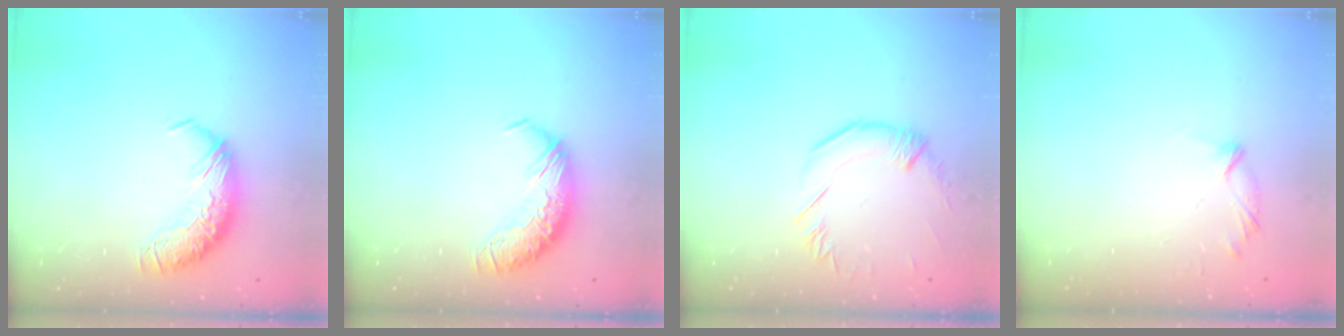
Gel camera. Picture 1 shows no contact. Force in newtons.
{"total": 0.0}
{"total": 1.0, "press": 1.0, "slide": 0.4}
{"total": 6.1, "press": 6.1, "slide": 1.0}